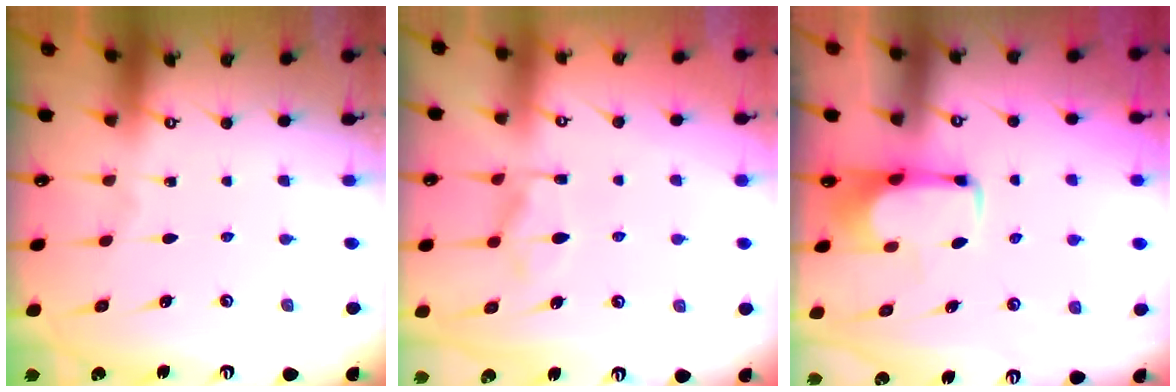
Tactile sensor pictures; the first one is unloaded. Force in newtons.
{"total": 2.6, "press": 2.1, "slide": 1.5}
{"total": 2.0, "press": 2.0, "slide": 0.4}